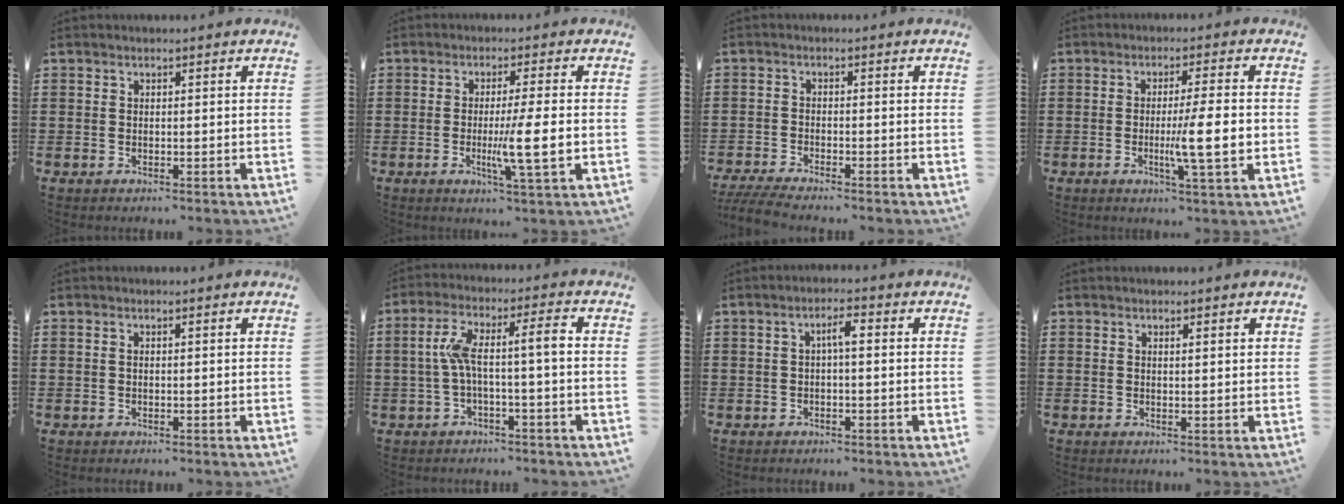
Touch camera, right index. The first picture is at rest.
{"total": 7.5, "force": [-1.2, -0.1, 7.4], "torque": [-0.131, -0.018, -0.023]}
{"total": 3.3, "force": [-3.2, -0.1, 0.8], "torque": [-0.027, -0.009, -0.068]}
{"total": 8.3, "force": [-1.2, 0.7, 8.2], "torque": [-0.135, -0.015, -0.023]}
{"total": 0.7, "force": [0.2, 0.2, 0.6], "torque": [-0.014, 0.001, 0.004]}
{"total": 7.0, "force": [-0.4, 1.0, 6.9], "torque": [-0.140, 0.004, -0.019]}
{"total": 2.7, "force": [0.0, 0.6, 2.6], "torque": [-0.051, 0.008, -0.004]}
{"total": 0.8, "force": [0.6, 0.1, 0.5], "torque": [-0.010, 0.001, 0.011]}